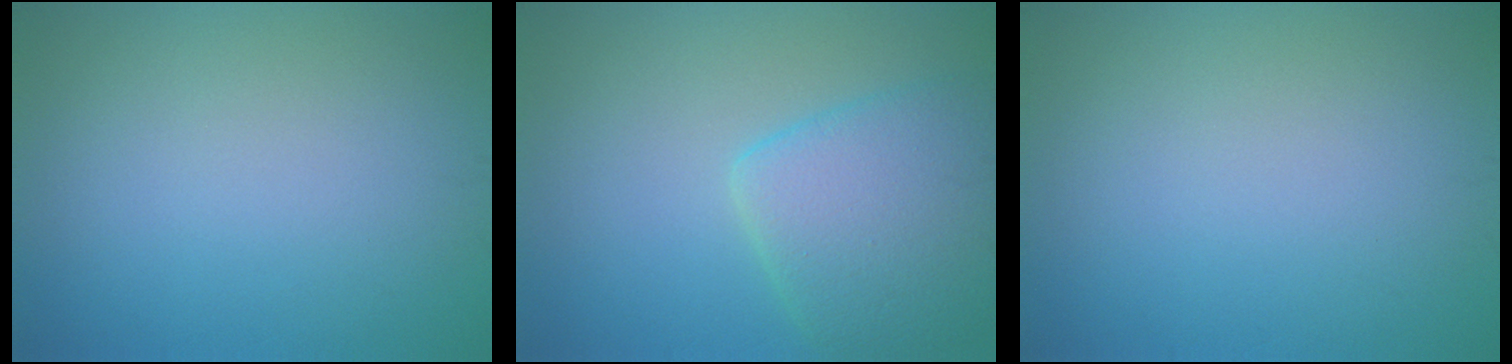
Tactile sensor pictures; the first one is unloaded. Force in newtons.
{"total": 5.4, "press": 5.3, "slide": 0.5}
{"total": 0.0}